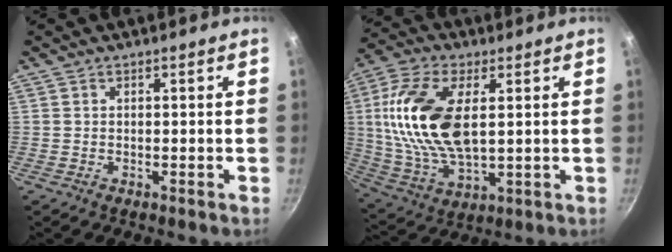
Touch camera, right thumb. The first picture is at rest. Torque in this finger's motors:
{"motor_torque": [2.18, 2.40, 2.15, -0.31, 0.50]}